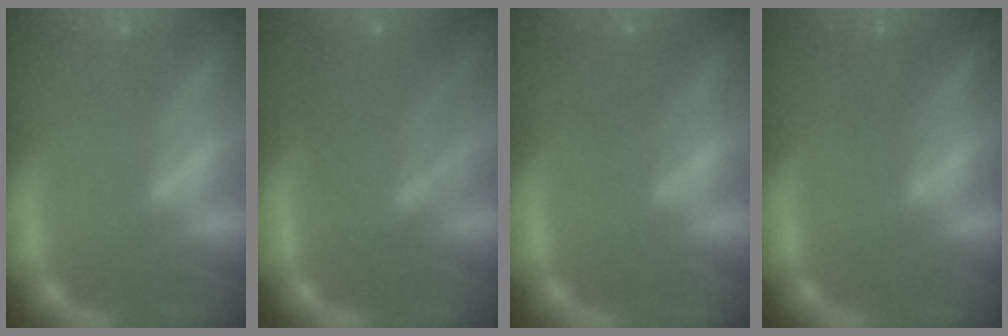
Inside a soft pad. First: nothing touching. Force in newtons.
{"total": 6.6}
{"total": 2.5}
{"total": 1.4}